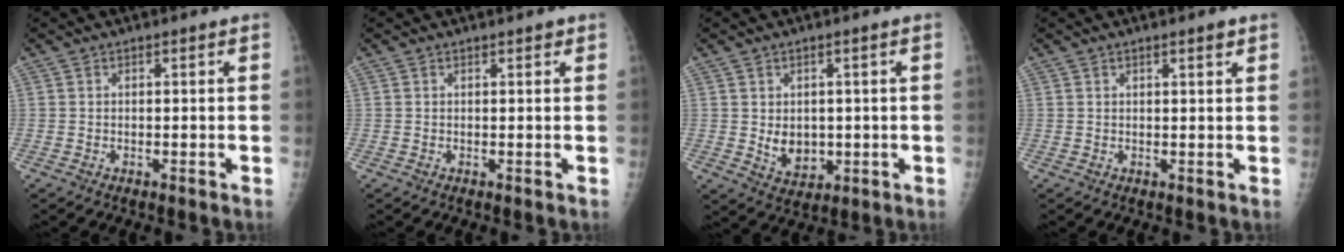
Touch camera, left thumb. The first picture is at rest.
{"total": 0.8, "force": [0.6, 0.3, 0.5], "torque": [-0.006, -0.002, 0.006]}
{"total": 5.5, "force": [0.0, 4.1, 3.6], "torque": [-0.034, -0.010, 0.016]}
{"total": 1.6, "force": [1.1, 0.3, 1.2], "torque": [-0.015, -0.005, 0.016]}